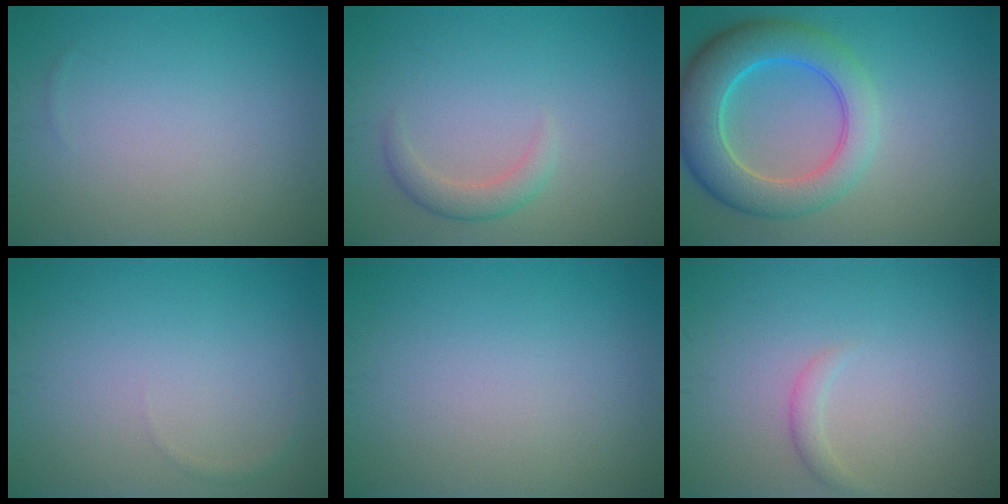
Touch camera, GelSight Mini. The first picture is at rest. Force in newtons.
{"total": 2.0, "press": 2.0, "slide": 0.1}
{"total": 7.8, "press": 7.8, "slide": 0.3}
{"total": 0.5, "press": 0.5, "slide": 0.0}
{"total": 0.0}
{"total": 1.1, "press": 1.1, "slide": 0.1}